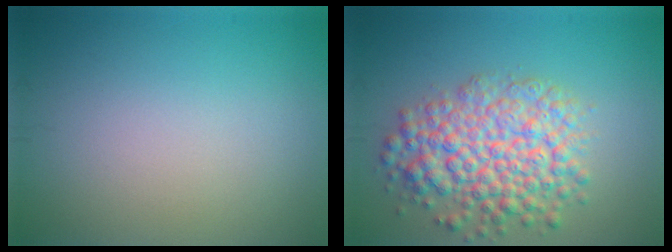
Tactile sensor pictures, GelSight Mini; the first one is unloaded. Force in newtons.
{"total": 7.1, "press": 7.1, "slide": 0.3}